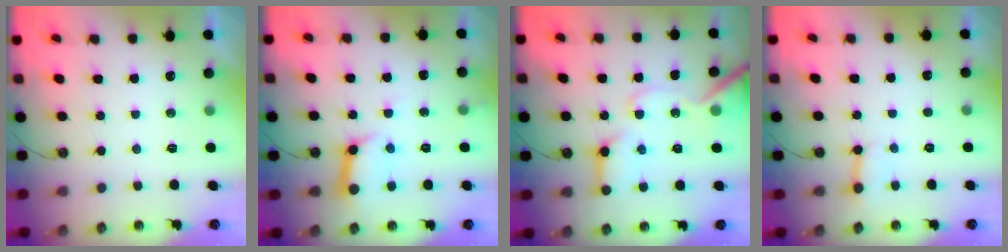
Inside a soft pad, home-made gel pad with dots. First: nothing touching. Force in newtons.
{"total": 10.7, "press": 10.6, "slide": 1.1}
{"total": 14.9, "press": 14.8, "slide": 2.0}
{"total": 3.9, "press": 3.9, "slide": 0.5}